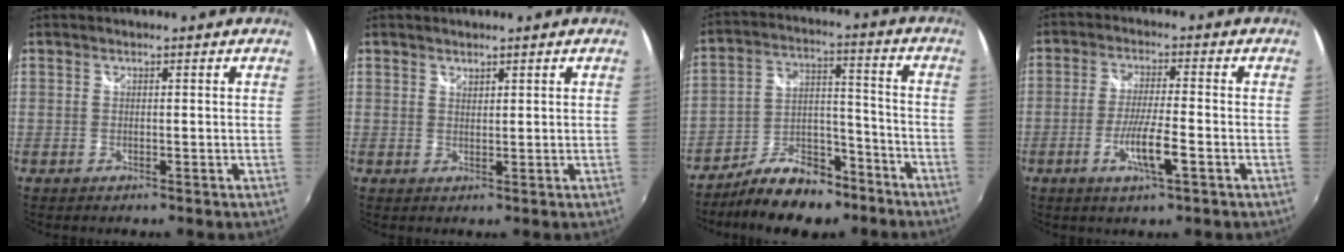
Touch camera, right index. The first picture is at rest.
{"total": 1.1, "force": [1.0, 0.4, 0.2], "torque": [-0.002, 0.000, 0.017]}
{"total": 12.8, "force": [-9.3, 6.3, 6.1], "torque": [-0.116, 0.028, -0.146]}
{"total": 7.2, "force": [-2.9, 0.5, 6.5], "torque": [-0.126, -0.010, -0.055]}